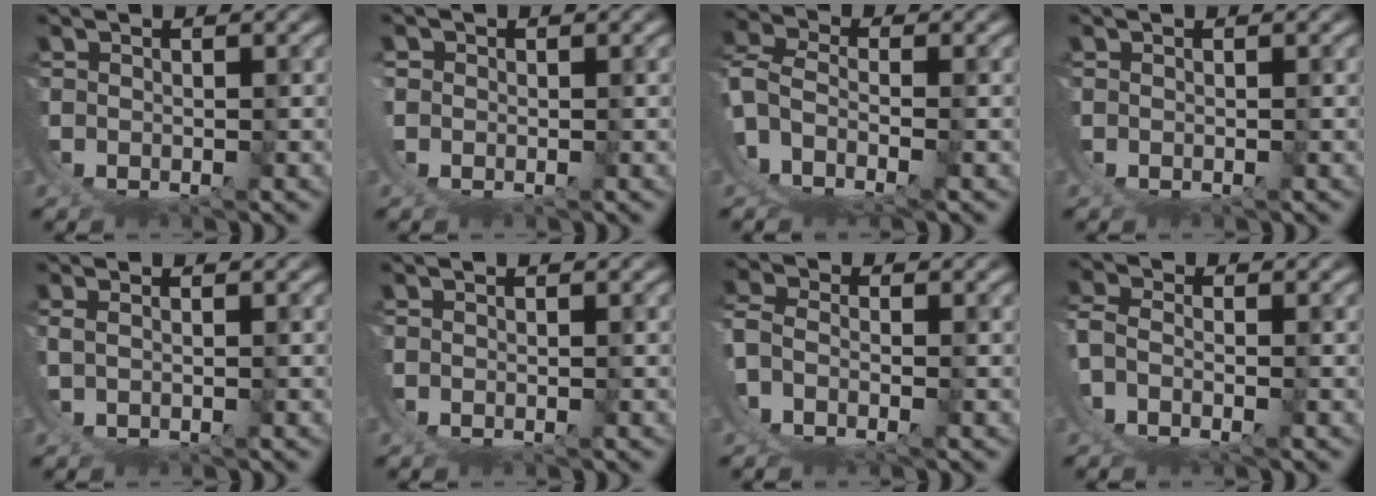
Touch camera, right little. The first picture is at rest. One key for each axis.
{"total": 0.8, "fx": 0.1, "fy": 0.7, "fz": 0.2, "tx": -0.008, "ty": -0.002, "tz": 0.001}
{"total": 6.8, "fx": -2.2, "fy": 4.5, "fz": 4.6, "tx": -0.117, "ty": -0.037, "tz": -0.029}
{"total": 0.0}
{"total": 1.7, "fx": 0.7, "fy": -1.5, "fz": 0.5, "tx": -0.010, "ty": 0.001, "tz": 0.021}
{"total": 0.0}
{"total": 3.3, "fx": -1.2, "fy": 2.0, "fz": 2.3, "tx": -0.052, "ty": -0.009, "tz": -0.024}
{"total": 3.0, "fx": -1.1, "fy": 1.6, "fz": 2.2, "tx": -0.049, "ty": -0.008, "tz": -0.021}